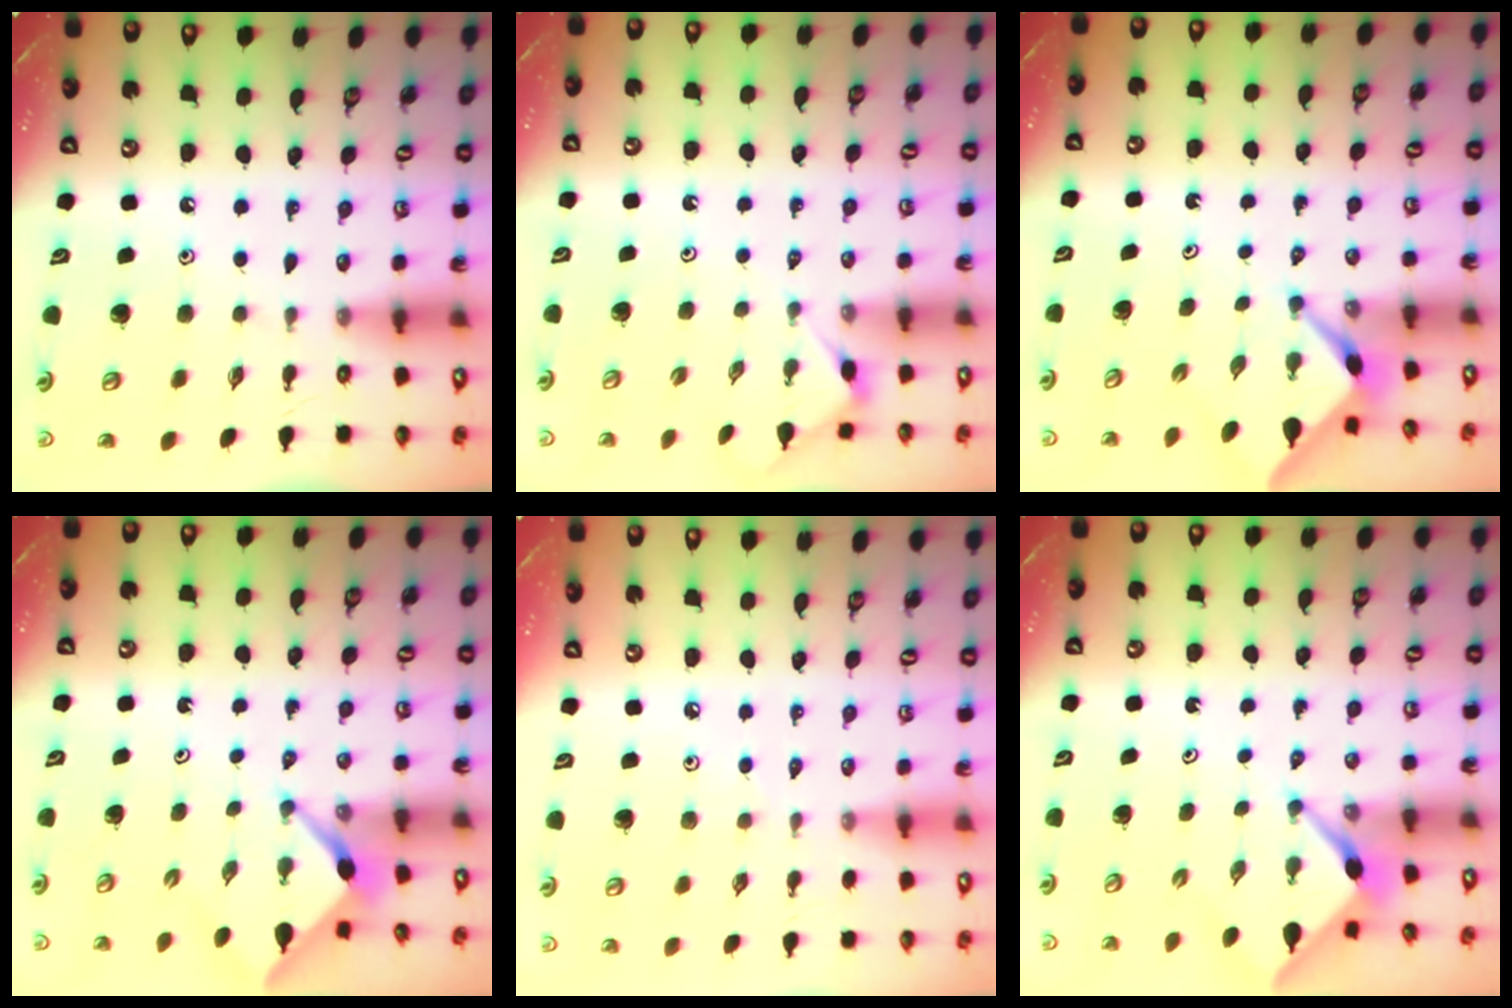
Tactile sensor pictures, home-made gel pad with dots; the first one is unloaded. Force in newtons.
{"total": 3.6, "press": 3.6, "slide": 0.4}
{"total": 2.4, "press": 2.4, "slide": 0.3}
{"total": 2.6, "press": 2.6, "slide": 0.1}
{"total": 3.7, "press": 3.7, "slide": 0.6}
{"total": 2.4, "press": 2.4, "slide": 0.3}